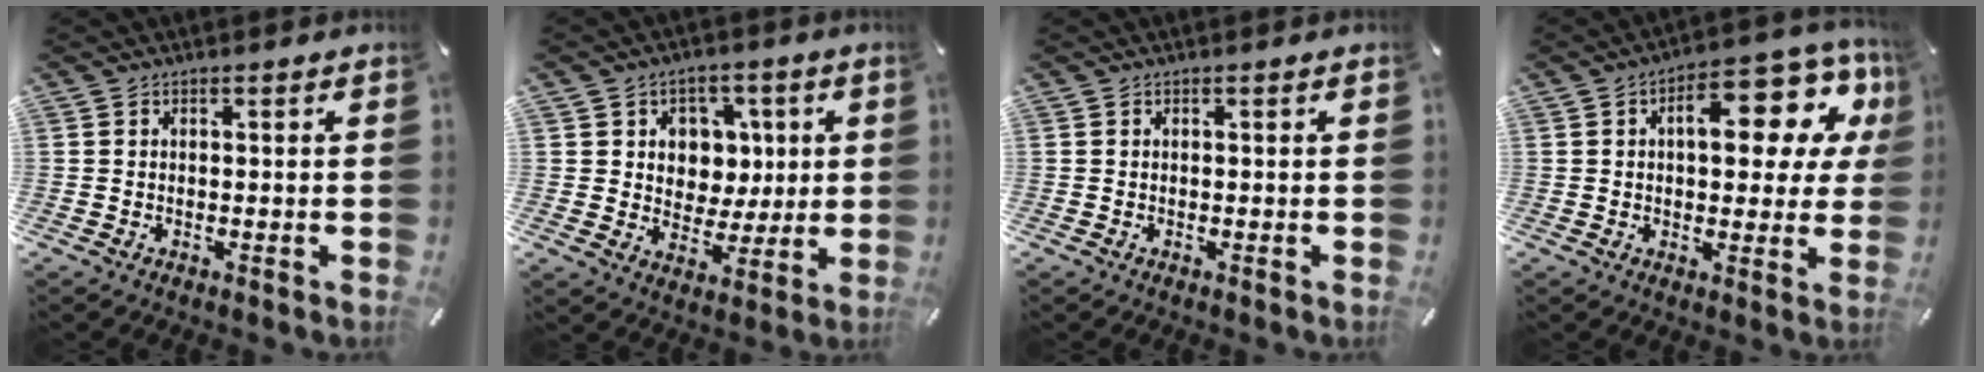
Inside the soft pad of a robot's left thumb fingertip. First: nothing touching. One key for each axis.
{"total": 8.3, "fx": 2.0, "fy": 7.9, "fz": 1.5, "tx": -0.015, "ty": -0.014, "tz": 0.036}
{"total": 0.0}
{"total": 16.3, "fx": 5.2, "fy": 8.1, "fz": 13.1, "tx": -0.173, "ty": -0.025, "tz": 0.083}